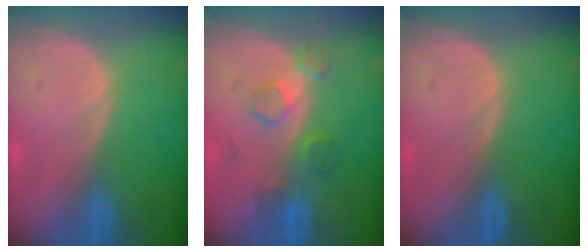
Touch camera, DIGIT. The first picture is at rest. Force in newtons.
{"total": 4.2, "press": 4.2, "slide": 0.5}
{"total": 0.0}